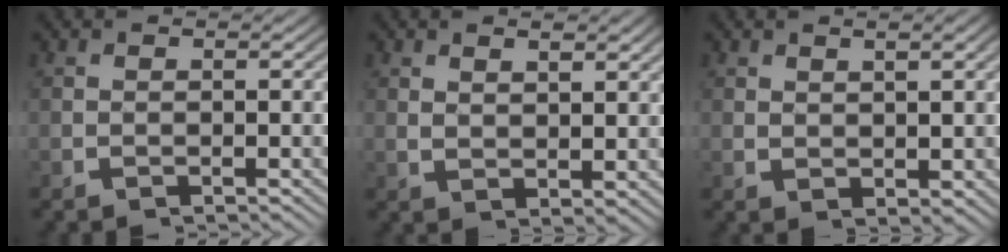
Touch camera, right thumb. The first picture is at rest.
{"total": 2.1, "force": [1.7, 0.4, 1.1], "torque": [-0.022, -0.005, 0.041]}
{"total": 1.6, "force": [1.3, 0.4, 1.0], "torque": [-0.012, -0.002, 0.032]}